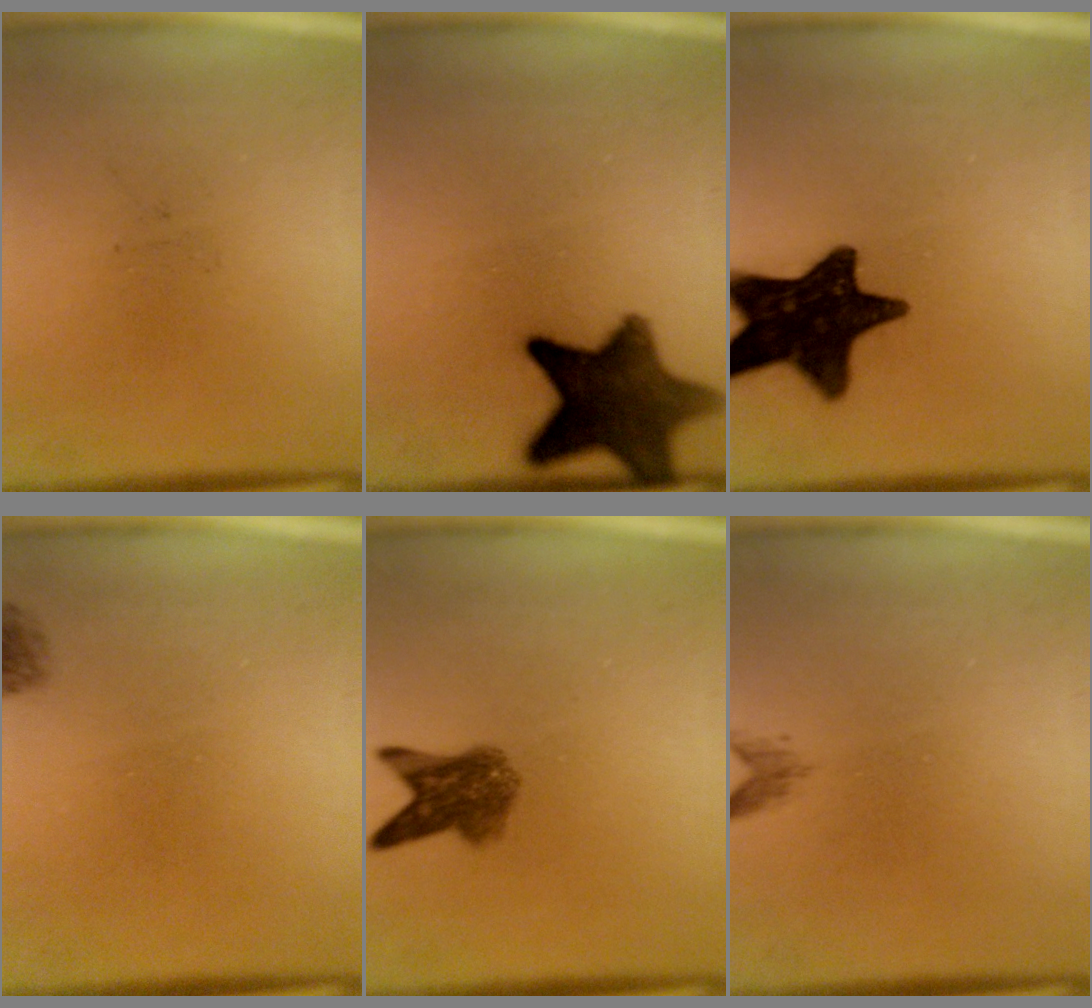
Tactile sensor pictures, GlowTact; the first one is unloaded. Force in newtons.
{"total": 11.6}
{"total": 16.0}
{"total": 1.6}
{"total": 5.2}
{"total": 1.1}